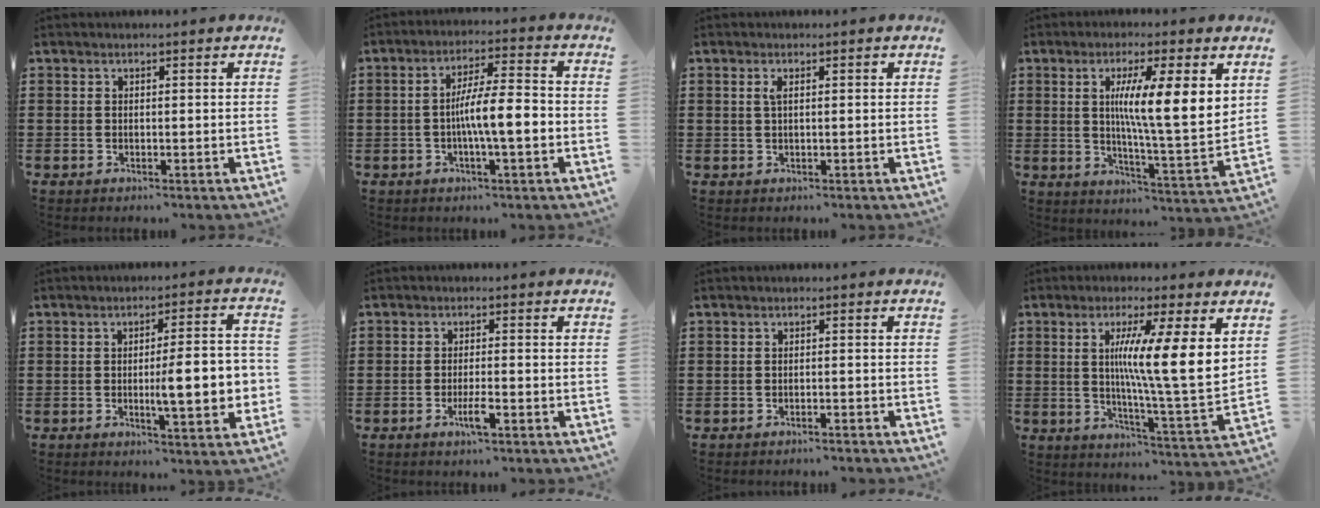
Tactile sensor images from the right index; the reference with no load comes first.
{"total": 7.7, "force": [-1.3, 1.3, 7.5], "torque": [-0.130, 0.006, -0.025]}
{"total": 1.5, "force": [0.4, 0.4, 1.4], "torque": [-0.028, 0.004, 0.005]}
{"total": 10.1, "force": [3.4, 1.2, 9.4], "torque": [-0.169, -0.015, 0.051]}
{"total": 9.7, "force": [-1.3, 2.0, 9.4], "torque": [-0.131, -0.010, -0.025]}
{"total": 3.5, "force": [-1.7, 0.4, 3.0], "torque": [-0.064, -0.007, -0.034]}
{"total": 1.1, "force": [-1.1, -0.1, 0.3], "torque": [-0.008, 0.001, -0.022]}
{"total": 10.7, "force": [3.7, 0.4, 10.1], "torque": [-0.173, -0.022, 0.053]}